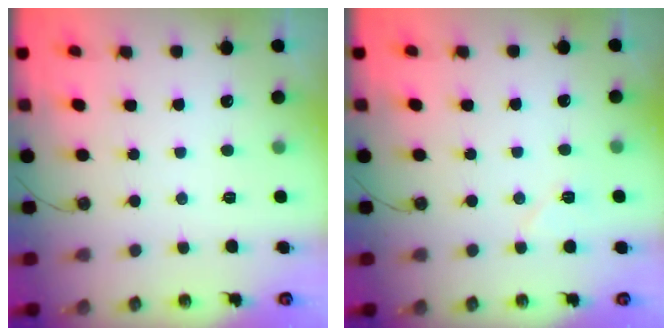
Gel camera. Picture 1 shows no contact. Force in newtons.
{"total": 6.7, "press": 6.6, "slide": 1.2}